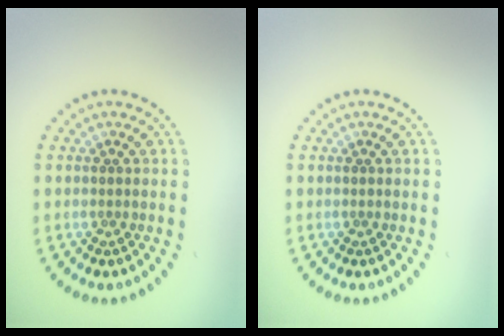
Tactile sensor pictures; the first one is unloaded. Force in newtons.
{"total": 0.0}